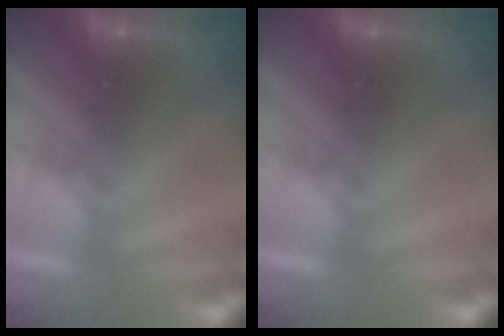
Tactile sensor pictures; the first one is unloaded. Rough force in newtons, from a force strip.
{"total": 0.0}